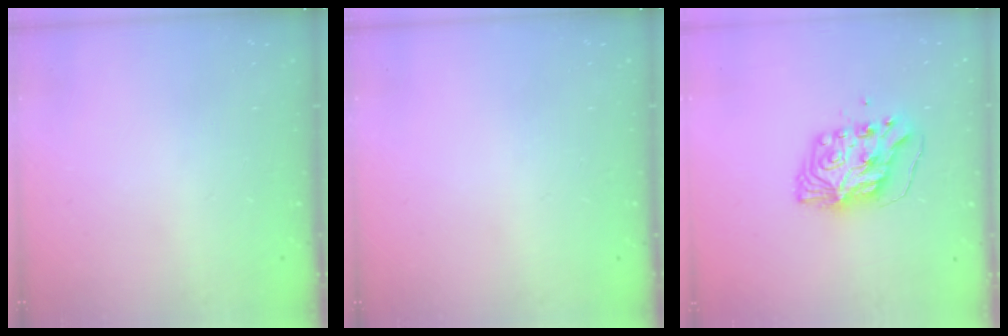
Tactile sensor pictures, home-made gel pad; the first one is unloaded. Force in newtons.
{"total": 0.0}
{"total": 10.1, "press": 10.0, "slide": 1.0}